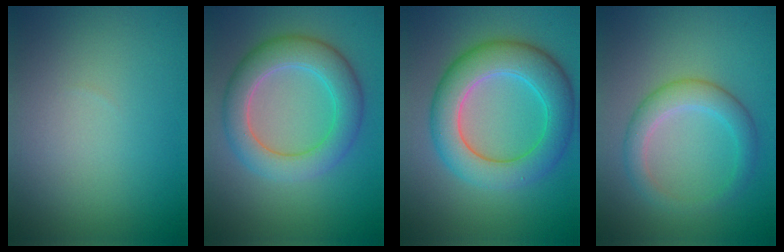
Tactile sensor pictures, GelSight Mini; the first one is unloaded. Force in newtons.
{"total": 5.8, "press": 5.8, "slide": 0.3}
{"total": 7.5, "press": 7.5, "slide": 0.2}
{"total": 3.5, "press": 3.5, "slide": 0.1}